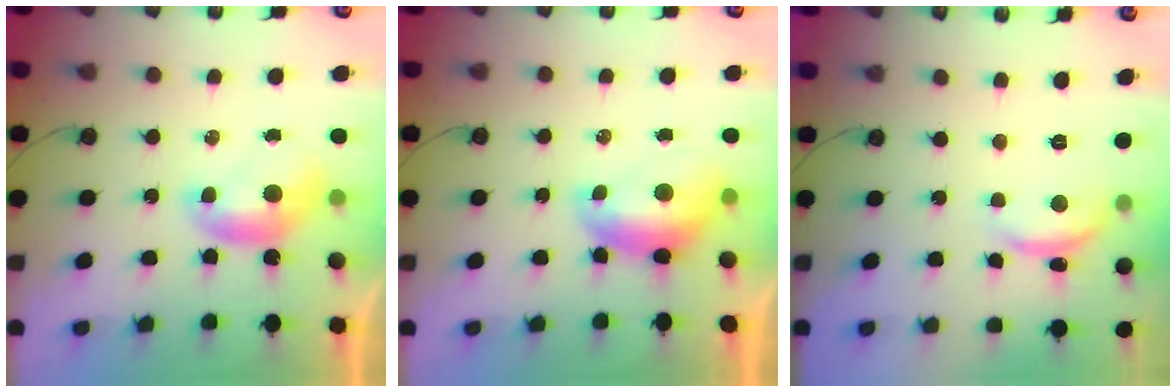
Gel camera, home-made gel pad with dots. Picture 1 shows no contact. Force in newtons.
{"total": 1.2, "press": 1.1, "slide": 0.4}
{"total": 3.8, "press": 3.7, "slide": 0.5}